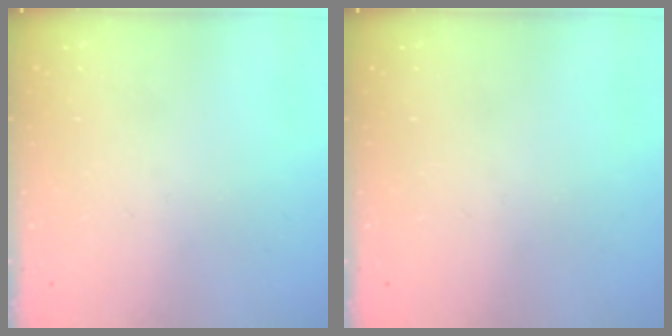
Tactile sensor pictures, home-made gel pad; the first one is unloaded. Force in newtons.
{"total": 0.0}